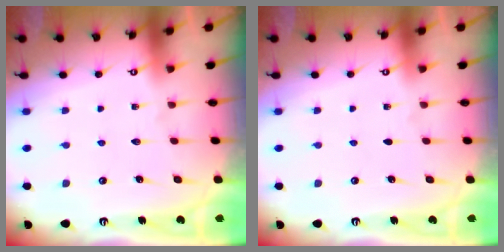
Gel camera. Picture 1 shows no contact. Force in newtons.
{"total": 0.0}